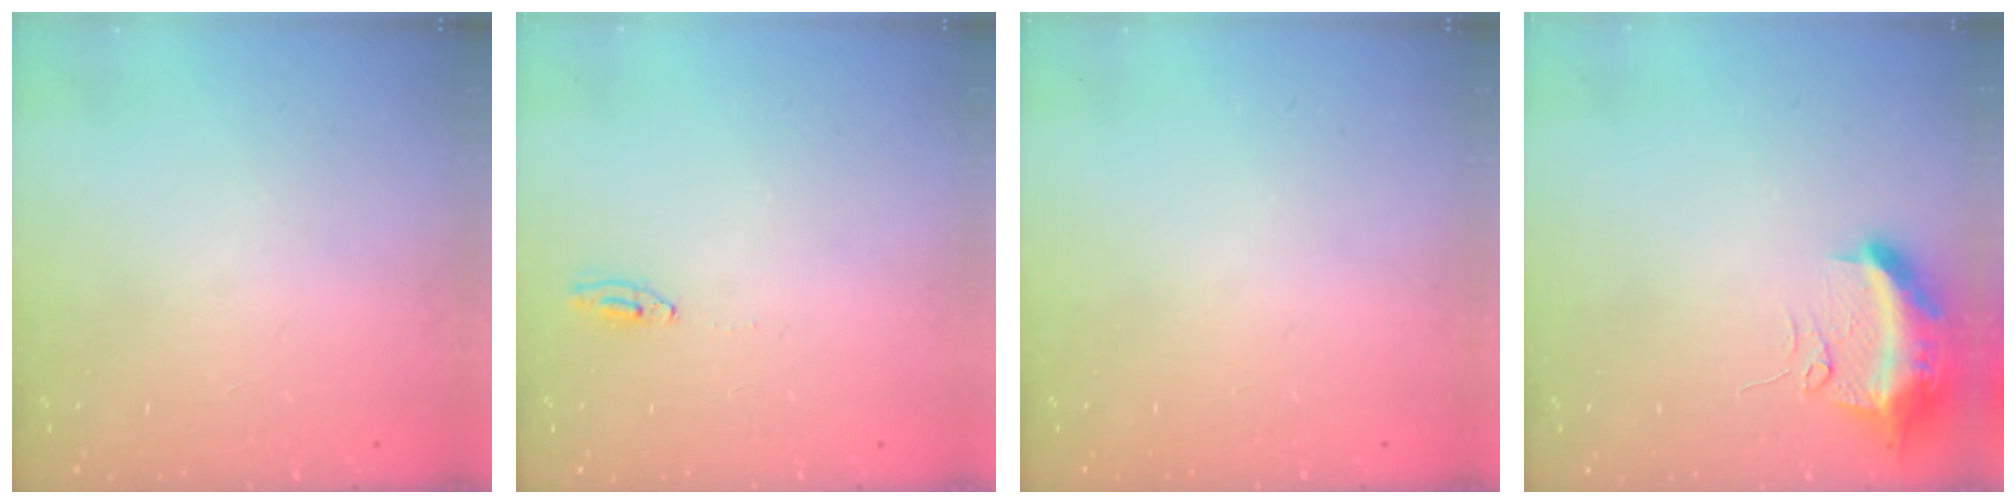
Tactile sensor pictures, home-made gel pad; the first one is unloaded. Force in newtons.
{"total": 2.0, "press": 2.0, "slide": 0.2}
{"total": 0.0}
{"total": 11.0, "press": 10.9, "slide": 1.3}